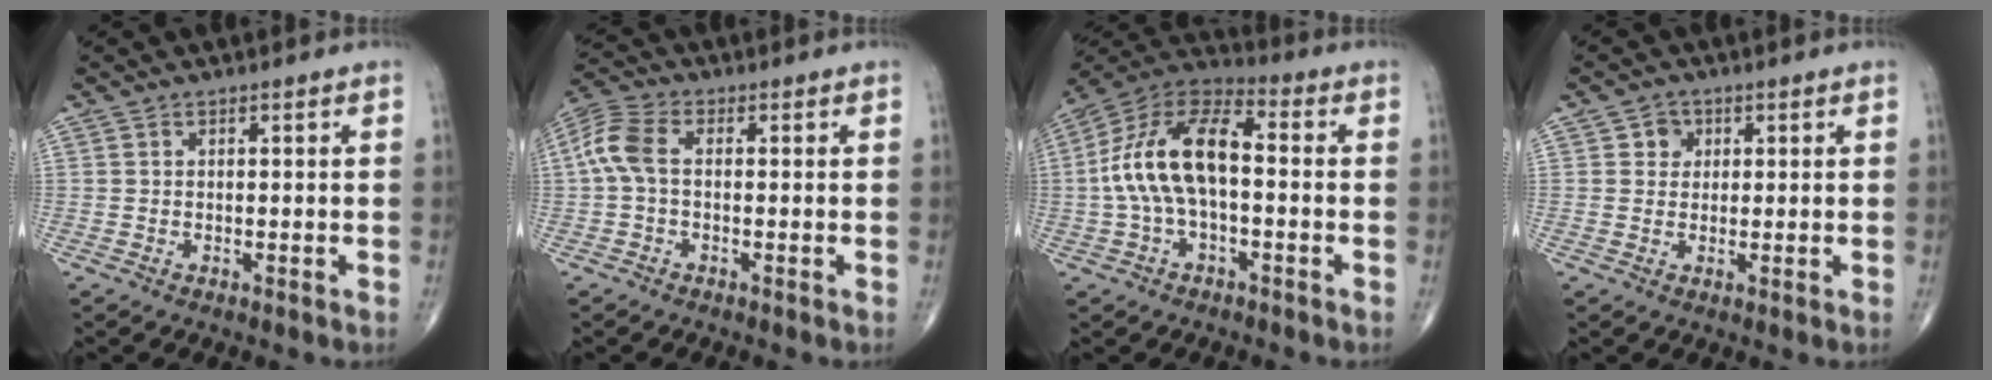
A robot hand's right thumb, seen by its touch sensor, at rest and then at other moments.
{"total": 6.4, "force": [0.0, 3.6, 5.3], "torque": [-0.127, 0.020, -0.009]}
{"total": 15.4, "force": [-0.4, 7.5, 13.4], "torque": [-0.258, 0.046, -0.018]}
{"total": 2.5, "force": [0.9, 2.1, 0.9], "torque": [0.000, -0.002, 0.010]}